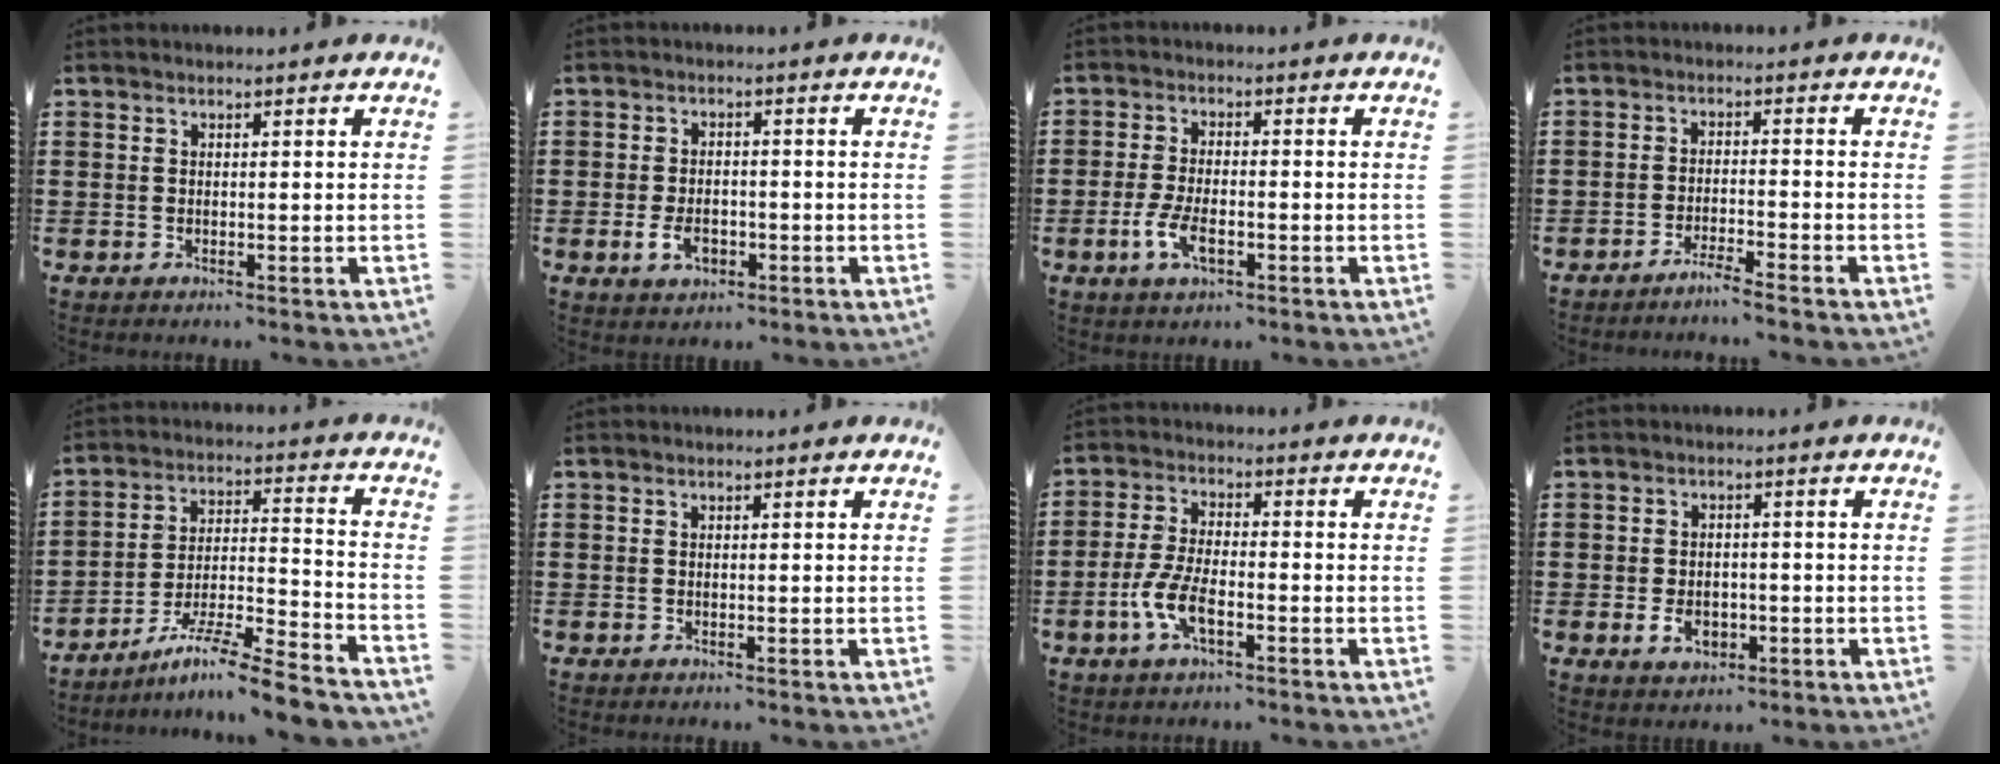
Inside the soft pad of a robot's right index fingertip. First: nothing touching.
{"total": 3.8, "force": [-1.3, 2.3, 2.8], "torque": [-0.060, -0.002, -0.024]}
{"total": 4.9, "force": [-1.8, 2.0, 4.1], "torque": [-0.091, -0.005, -0.035]}
{"total": 2.8, "force": [-2.6, -0.5, 0.8], "torque": [-0.016, 0.001, -0.051]}
{"total": 9.2, "force": [-7.7, 0.0, 5.0], "torque": [-0.083, 0.004, -0.151]}
{"total": 0.0}
{"total": 6.2, "force": [-2.7, 1.9, 5.3], "torque": [-0.130, -0.014, -0.056]}
{"total": 3.7, "force": [-1.1, 2.4, 2.5], "torque": [-0.042, -0.004, -0.021]}